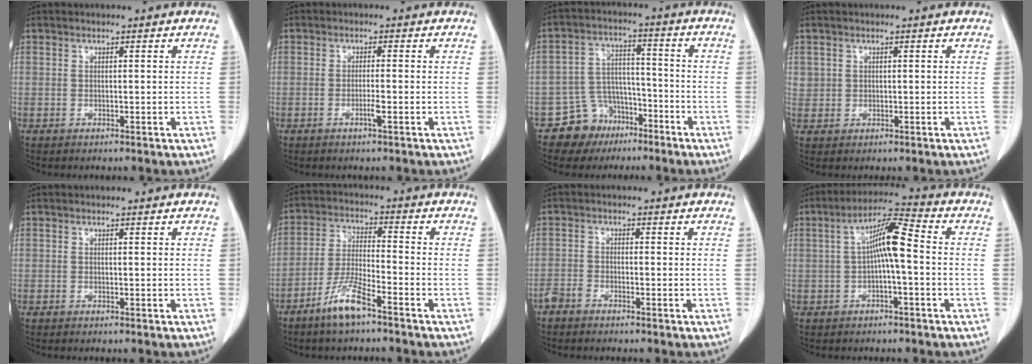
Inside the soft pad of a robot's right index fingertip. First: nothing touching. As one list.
[{"total": 1.8, "force": [-0.8, -0.1, 1.7], "torque": [-0.033, -0.002, -0.015]}, {"total": 7.9, "force": [-5.0, 6.0, 0.9], "torque": [-0.013, 0.029, -0.077]}, {"total": 1.9, "force": [0.7, 1.8, 0.2], "torque": [0.010, 0.005, 0.011]}, {"total": 0.0}, {"total": 7.4, "force": [-5.1, 0.8, 5.2], "torque": [-0.114, -0.009, -0.101]}, {"total": 2.0, "force": [-1.7, 0.7, 0.8], "torque": [-0.016, 0.002, -0.033]}, {"total": 7.4, "force": [-0.1, 1.0, 7.4], "torque": [-0.134, 0.026, -0.004]}]